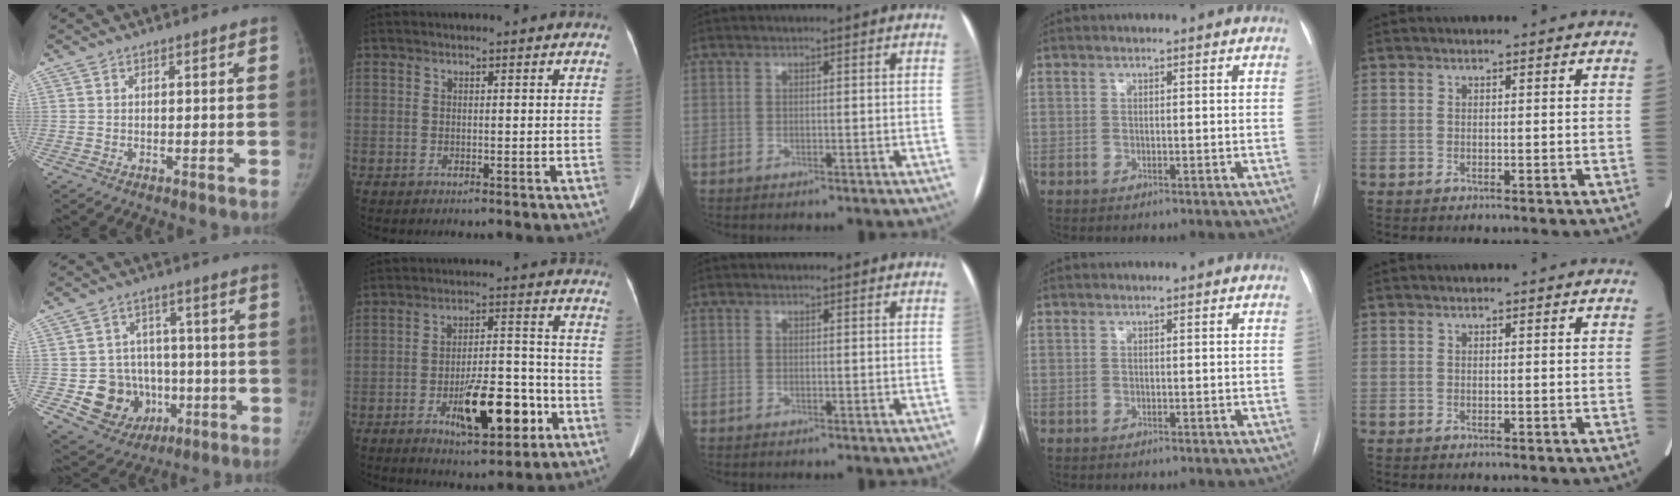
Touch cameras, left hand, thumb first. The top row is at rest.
{"thumb": {"total": 13.4, "force": [-3.4, 11.7, 5.5], "torque": [-0.052, 0.025, -0.037]}, "index": {"total": 12.4, "force": [-5.2, 4.1, 10.4], "torque": [-0.165, 0.011, -0.074]}, "middle": {"total": 0.7, "force": [0.7, 0.2, 0.1], "torque": [-0.006, 0.003, 0.006]}}